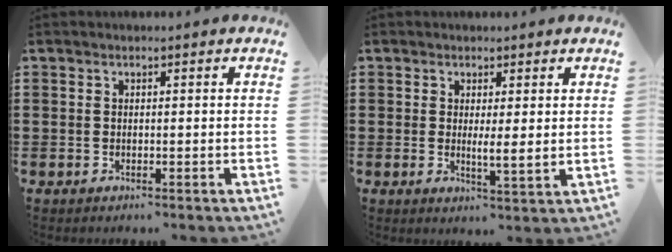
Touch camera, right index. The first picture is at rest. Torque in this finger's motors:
{"motor_torque": [1.09, 0.48, 0.12, 0.05]}